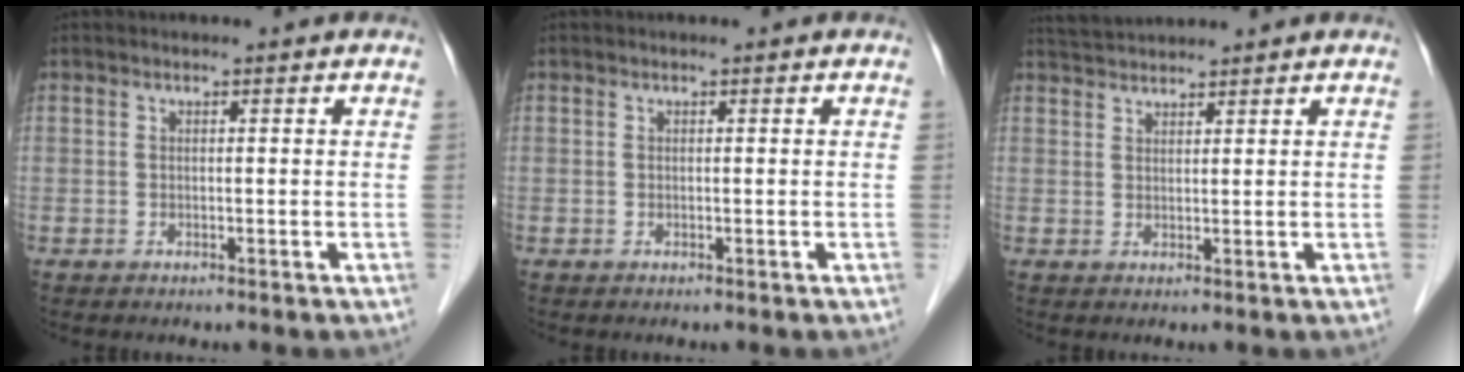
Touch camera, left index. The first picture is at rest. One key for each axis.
{"total": 0.0}
{"total": 4.0, "fx": 3.9, "fy": 0.0, "fz": 0.7, "tx": -0.019, "ty": 0.029, "tz": 0.076}